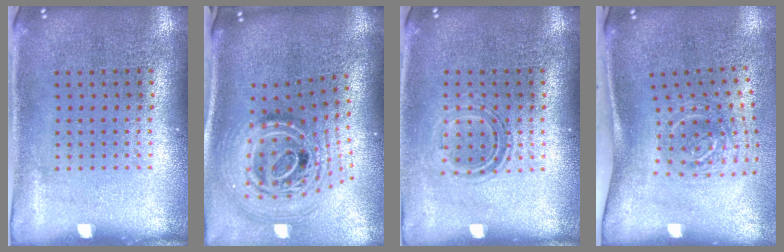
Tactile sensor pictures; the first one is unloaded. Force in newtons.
{"total": 2.9, "press": 1.9, "slide": 2.1}
{"total": 1.1, "press": 1.0, "slide": 0.5}
{"total": 2.0, "press": 1.3, "slide": 1.5}